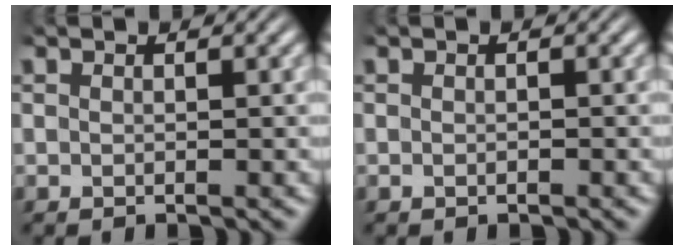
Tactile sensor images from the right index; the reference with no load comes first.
{"total": 0.6, "force": [-0.5, 0.1, 0.2], "torque": [-0.009, -0.001, -0.009]}